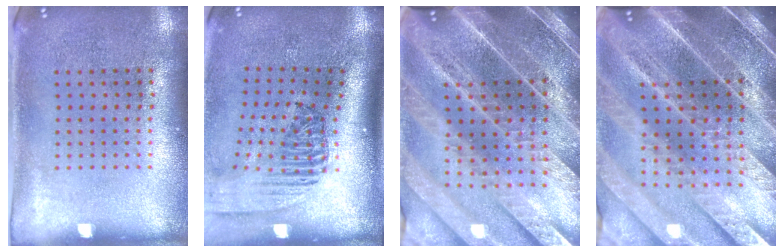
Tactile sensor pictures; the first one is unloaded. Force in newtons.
{"total": 2.4, "press": 1.7, "slide": 1.7}
{"total": 5.1, "press": 4.4, "slide": 2.5}
{"total": 5.5, "press": 4.6, "slide": 2.9}